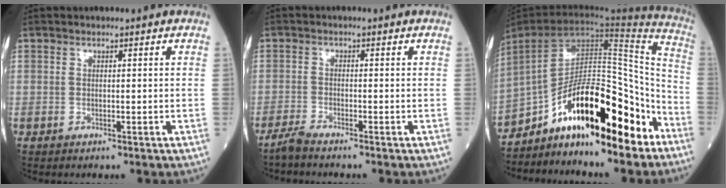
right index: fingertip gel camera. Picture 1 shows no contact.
{"total": 2.2, "force": [-2.0, -0.3, 0.7], "torque": [-0.024, -0.008, -0.044]}
{"total": 19.6, "force": [-12.9, 5.1, 13.8], "torque": [-0.194, 0.035, -0.208]}